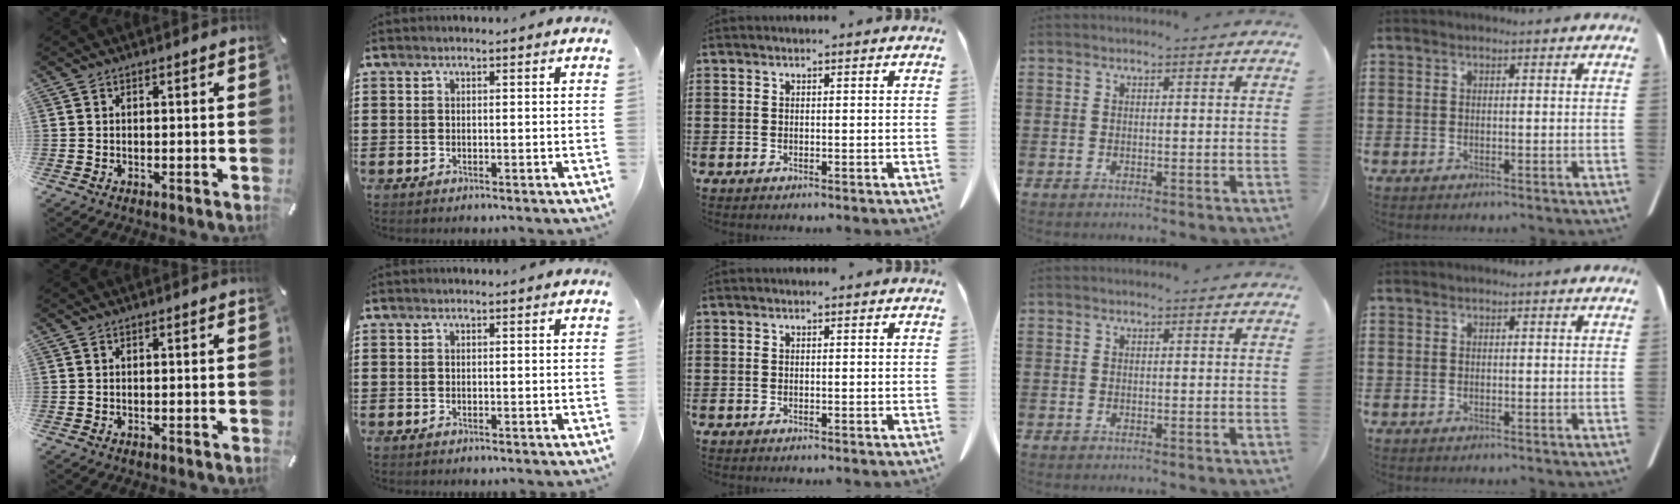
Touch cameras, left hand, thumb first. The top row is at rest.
{}